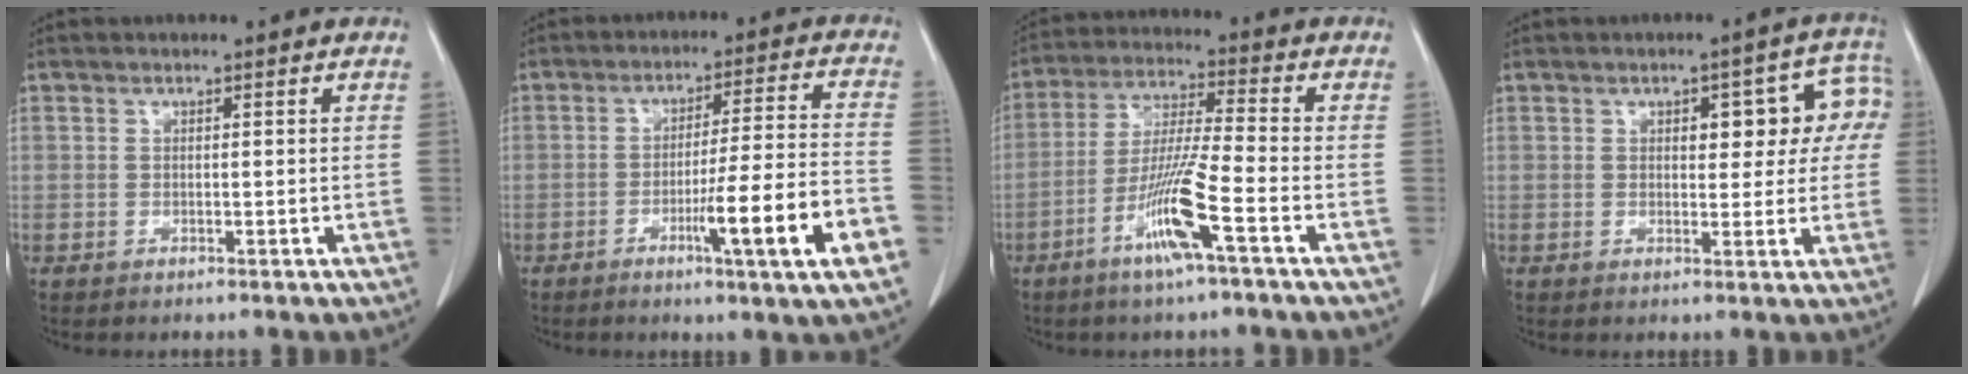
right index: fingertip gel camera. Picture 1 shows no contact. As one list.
[{"total": 13.1, "force": [-5.2, -0.7, 12.0], "torque": [-0.184, -0.010, -0.080]}, {"total": 10.3, "force": [-4.9, -0.5, 9.1], "torque": [-0.179, -0.010, -0.098]}, {"total": 8.3, "force": [2.1, 3.9, 7.0], "torque": [-0.066, 0.035, 0.023]}]